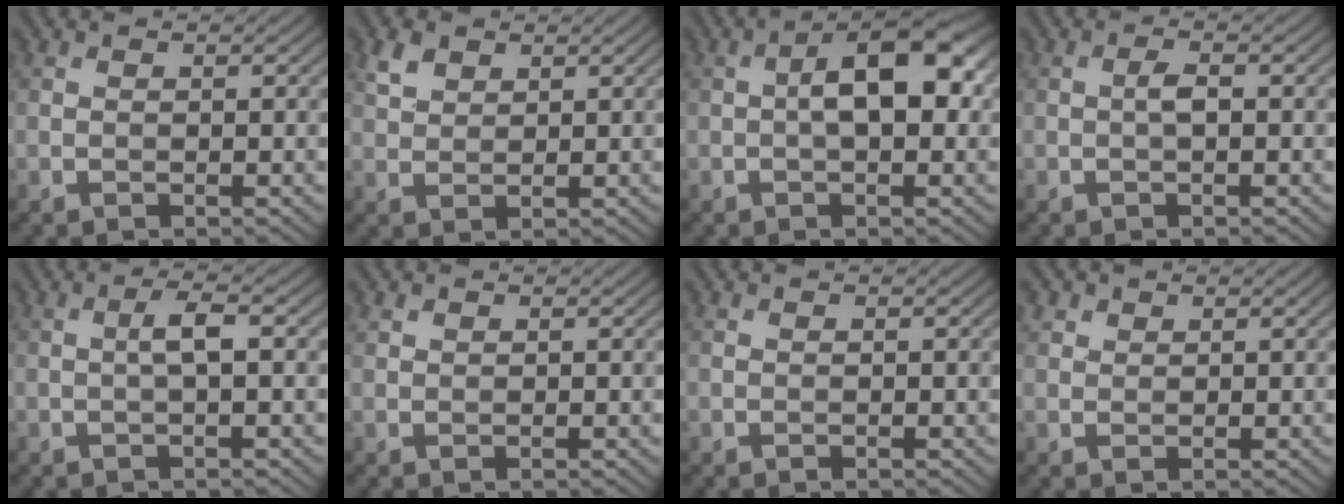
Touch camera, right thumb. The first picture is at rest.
{"total": 2.8, "force": [1.7, 1.7, 1.3], "torque": [-0.030, 0.002, 0.036]}
{"total": 7.9, "force": [0.3, 3.5, 7.1], "torque": [-0.106, 0.018, -0.005]}
{"total": 1.5, "force": [-0.2, 0.4, 1.5], "torque": [-0.028, 0.007, -0.005]}
{"total": 2.3, "force": [0.0, 0.2, 2.3], "torque": [-0.042, 0.010, -0.003]}
{"total": 0.8, "force": [0.6, 0.5, 0.1], "torque": [-0.005, 0.001, 0.013]}
{"total": 0.0}
{"total": 1.8, "force": [1.1, 1.3, 0.4], "torque": [-0.011, 0.001, 0.023]}